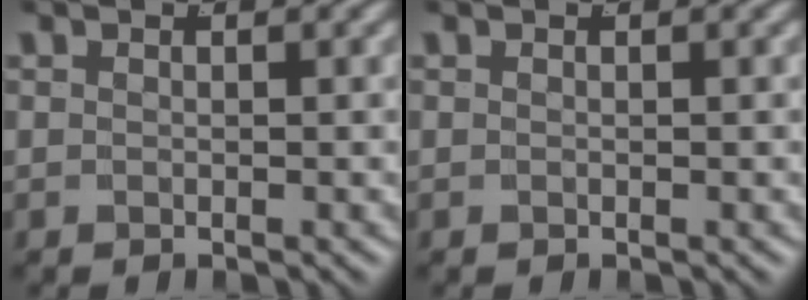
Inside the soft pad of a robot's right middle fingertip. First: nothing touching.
{"total": 0.0}